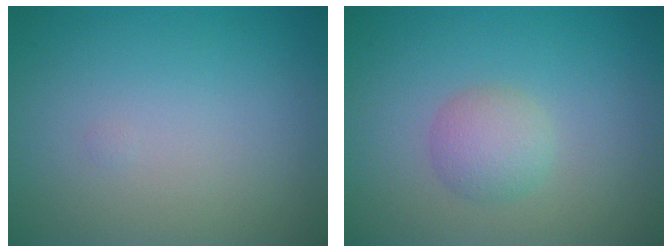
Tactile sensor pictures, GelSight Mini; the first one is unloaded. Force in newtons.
{"total": 2.3, "press": 2.3, "slide": 0.1}